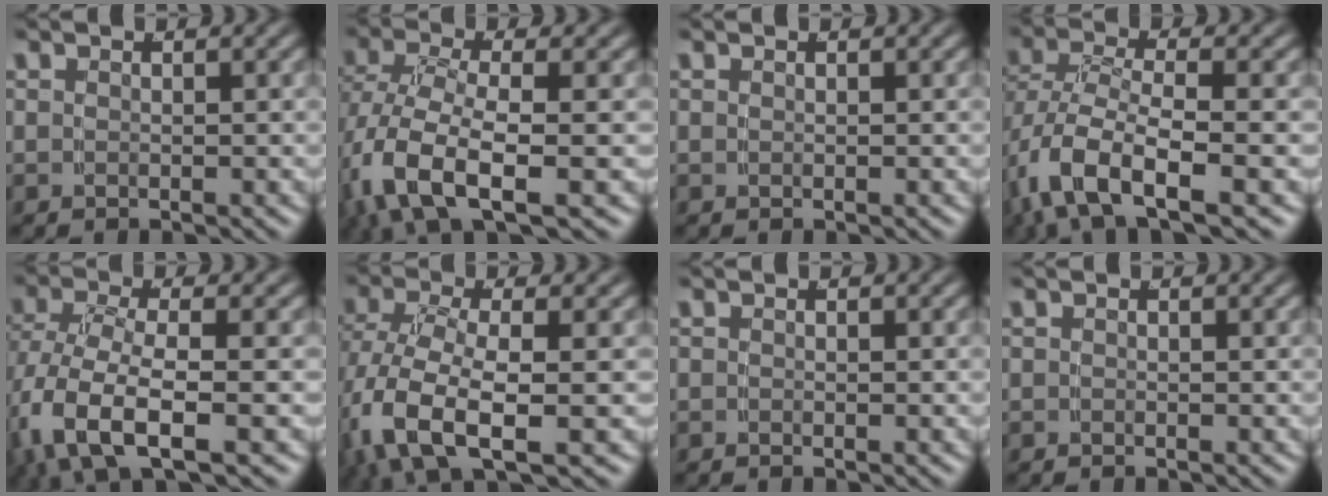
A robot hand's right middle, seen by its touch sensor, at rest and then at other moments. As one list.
[{"total": 6.9, "force": [-2.4, 3.5, 5.4], "torque": [-0.145, -0.041, -0.018]}, {"total": 0.0}, {"total": 6.1, "force": [-2.2, 2.8, 5.0], "torque": [-0.122, -0.032, -0.019]}, {"total": 7.2, "force": [-2.4, 4.1, 5.5], "torque": [-0.149, -0.045, -0.014]}, {"total": 7.5, "force": [-2.6, 4.3, 5.5], "torque": [-0.156, -0.045, -0.020]}, {"total": 0.0}, {"total": 0.0}]